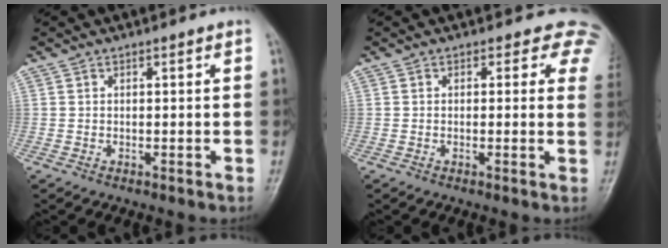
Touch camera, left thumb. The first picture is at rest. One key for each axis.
{"total": 5.1, "fx": 3.6, "fy": 3.3, "fz": 1.6, "tx": 0.022, "ty": -0.008, "tz": 0.011}